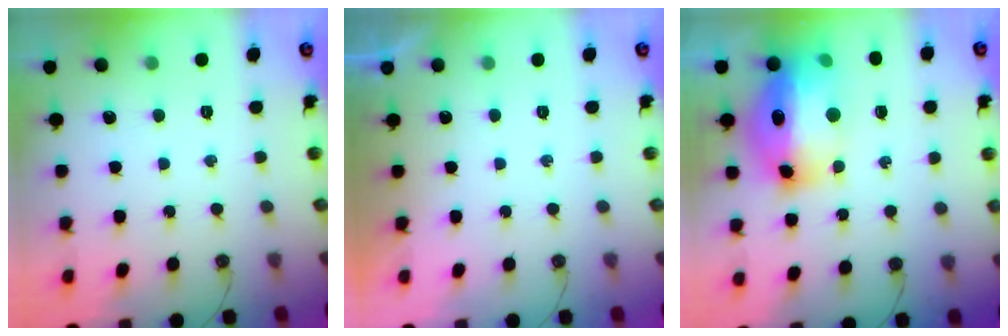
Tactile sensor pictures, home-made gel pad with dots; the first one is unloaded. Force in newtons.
{"total": 0.0}
{"total": 18.9, "press": 18.8, "slide": 1.4}